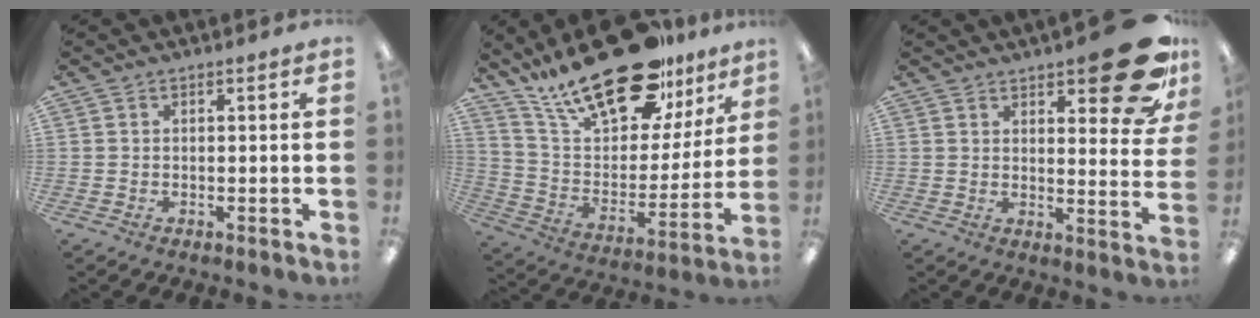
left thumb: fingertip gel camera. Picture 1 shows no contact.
{"total": 25.6, "force": [19.2, 9.6, 13.9], "torque": [-0.236, -0.123, 0.331]}
{"total": 16.6, "force": [10.6, 5.6, 11.5], "torque": [-0.136, -0.075, 0.171]}